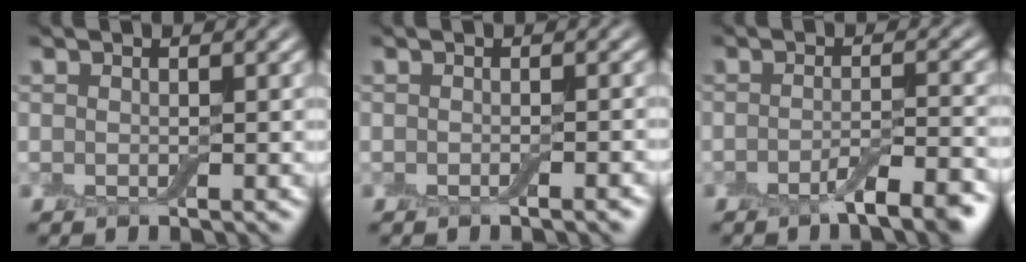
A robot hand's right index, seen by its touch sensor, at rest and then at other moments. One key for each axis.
{"total": 0.7, "fx": -0.4, "fy": 0.1, "fz": 0.6, "tx": -0.005, "ty": 0.001, "tz": -0.007}
{"total": 4.3, "fx": -2.6, "fy": 1.0, "fz": 3.3, "tx": -0.046, "ty": 0.002, "tz": -0.045}